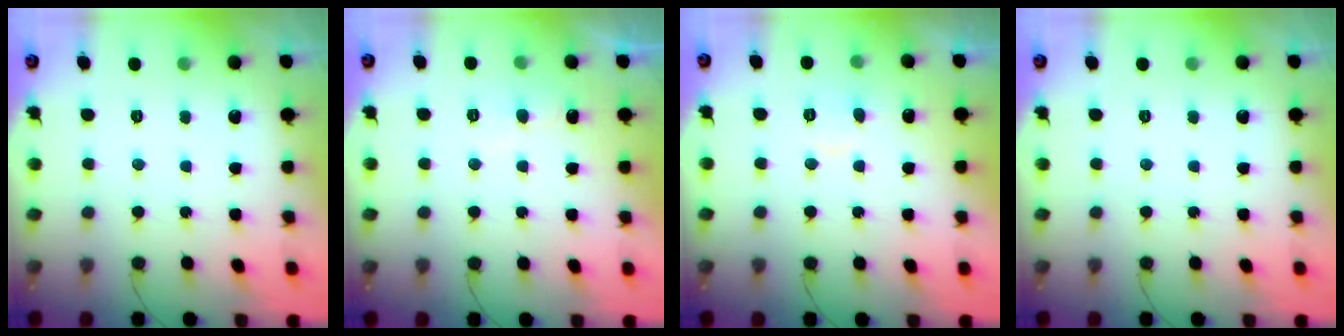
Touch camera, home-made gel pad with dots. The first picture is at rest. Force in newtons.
{"total": 7.1, "press": 7.1, "slide": 0.5}
{"total": 6.4, "press": 6.4, "slide": 0.2}
{"total": 0.0}